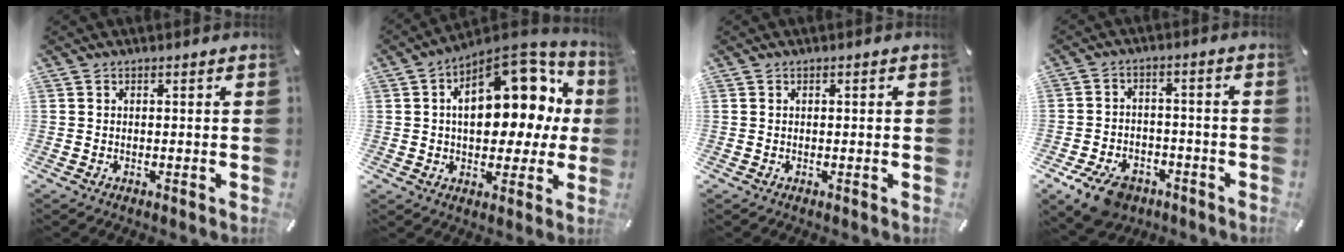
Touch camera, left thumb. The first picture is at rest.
{"total": 20.2, "force": [5.6, 11.9, 15.3], "torque": [-0.196, -0.036, 0.094]}
{"total": 0.0}
{"total": 9.1, "force": [-5.9, 5.4, 4.4], "torque": [-0.081, 0.035, -0.103]}